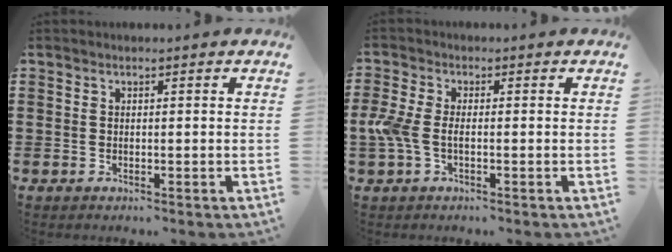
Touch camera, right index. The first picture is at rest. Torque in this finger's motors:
{"motor_torque": [1.74, -0.40, 0.54, 0.17]}